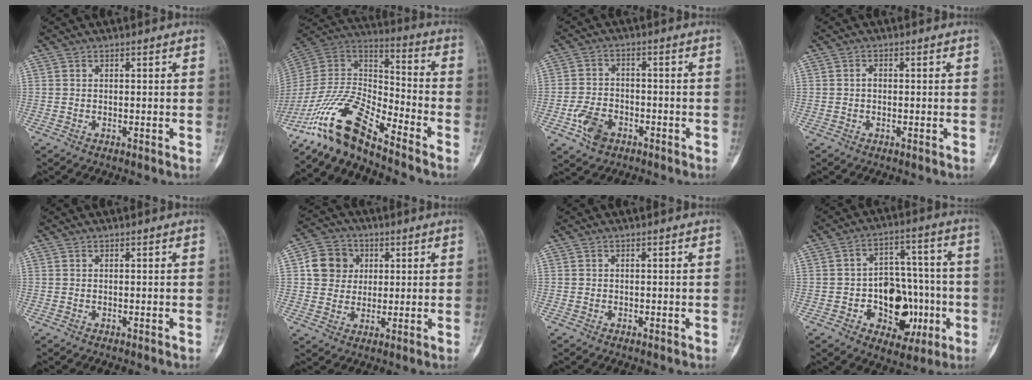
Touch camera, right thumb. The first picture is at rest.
{"total": 14.8, "force": [-12.1, 3.2, 7.9], "torque": [-0.151, 0.084, -0.237]}
{"total": 6.4, "force": [-3.2, 4.3, 3.6], "torque": [-0.063, 0.018, -0.055]}
{"total": 1.0, "force": [-0.2, 0.6, 0.7], "torque": [-0.008, 0.003, -0.006]}
{"total": 0.0}
{"total": 8.4, "force": [1.7, 7.6, 3.1], "torque": [-0.025, 0.000, 0.024]}
{"total": 0.0}
{"total": 16.2, "force": [-4.4, 11.1, 10.9], "torque": [-0.103, 0.041, -0.058]}